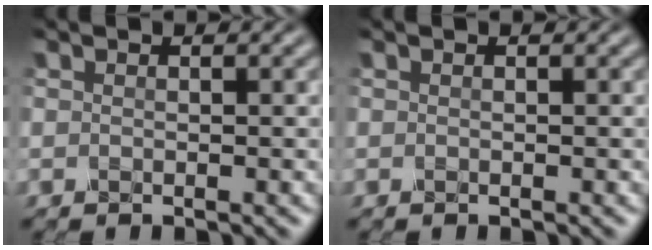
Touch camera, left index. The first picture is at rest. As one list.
[{"total": 0.0}]